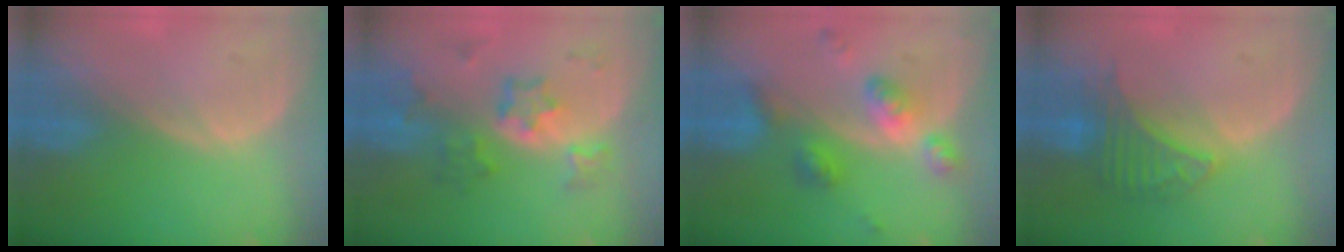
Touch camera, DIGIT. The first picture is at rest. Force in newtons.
{"total": 6.7, "press": 6.6, "slide": 1.1}
{"total": 7.0, "press": 7.0, "slide": 0.5}
{"total": 6.6, "press": 6.4, "slide": 1.6}